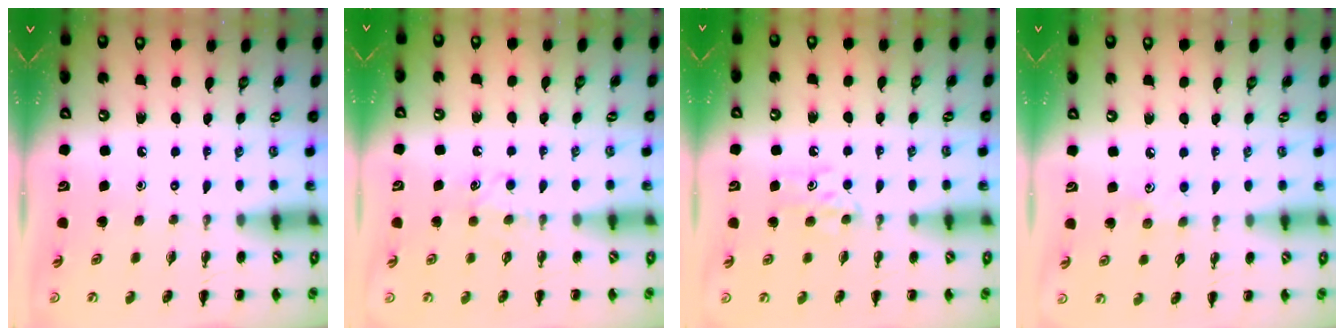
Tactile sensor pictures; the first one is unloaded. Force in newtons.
{"total": 5.1, "press": 5.0, "slide": 1.2}
{"total": 5.1, "press": 4.9, "slide": 1.5}
{"total": 3.9, "press": 3.7, "slide": 1.0}